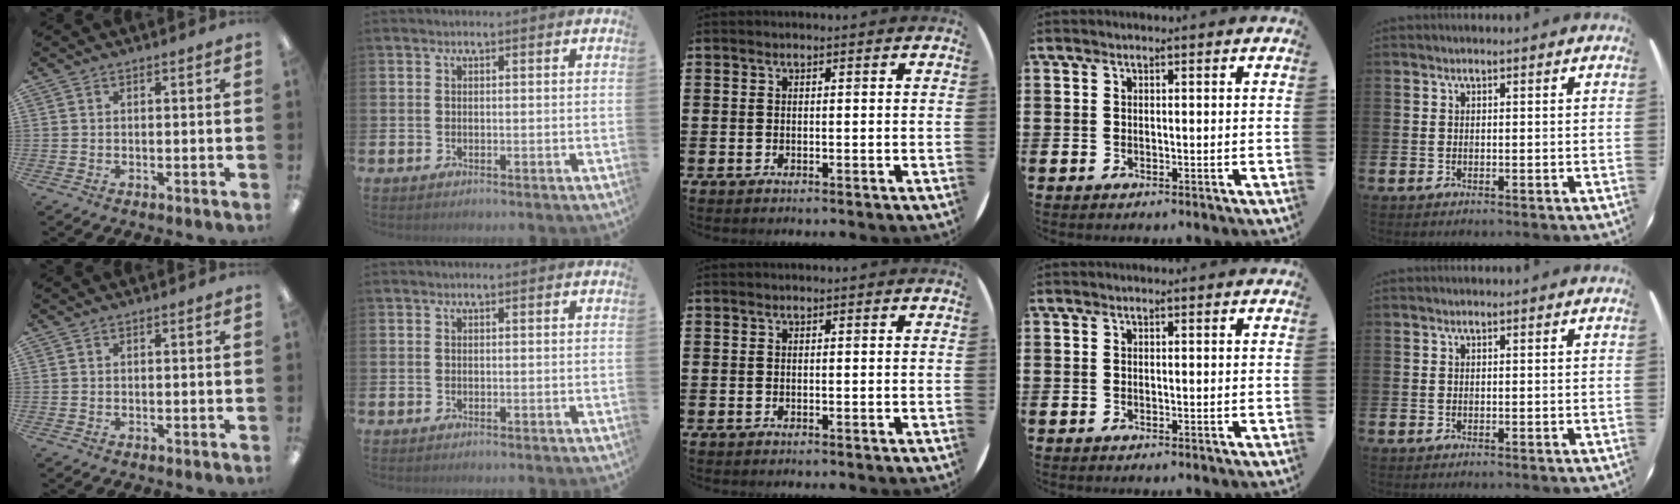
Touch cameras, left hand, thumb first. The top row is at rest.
{}